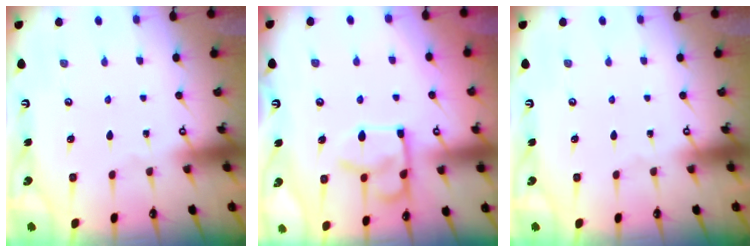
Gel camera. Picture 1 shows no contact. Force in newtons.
{"total": 8.6, "press": 8.5, "slide": 1.6}
{"total": 0.0}